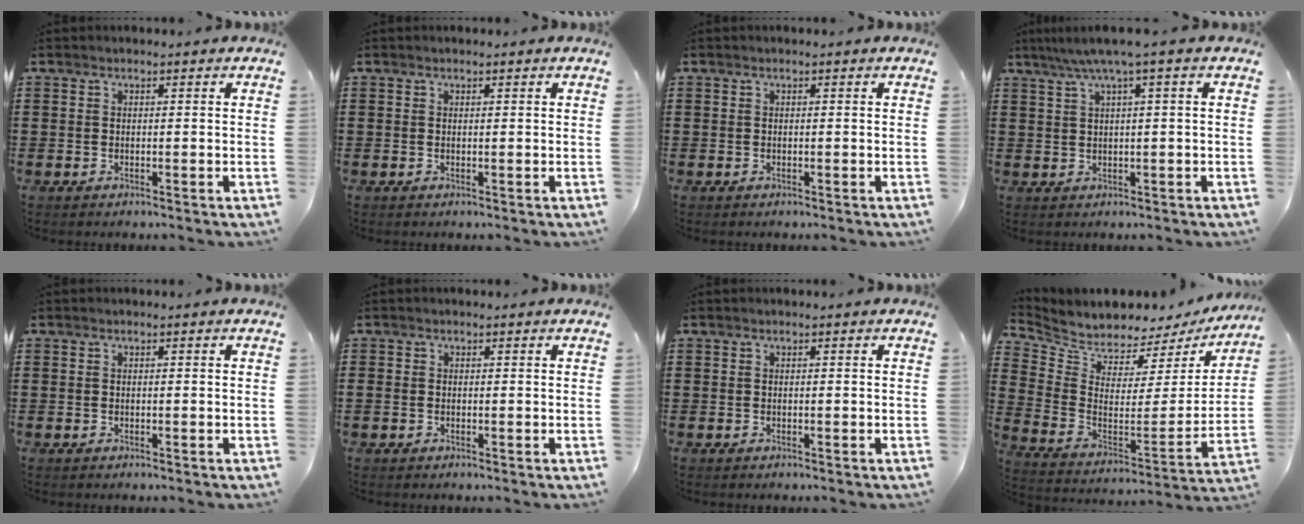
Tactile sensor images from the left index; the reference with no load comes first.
{"total": 0.0}
{"total": 0.0}
{"total": 3.0, "force": [1.1, -0.4, 2.8], "torque": [-0.054, -0.004, 0.016]}
{"total": 0.0}
{"total": 0.8, "force": [-0.3, 0.6, 0.4], "torque": [-0.009, 0.002, -0.005]}
{"total": 0.0}
{"total": 5.0, "force": [4.8, 1.1, -0.1], "torque": [-0.037, -0.058, 0.081]}